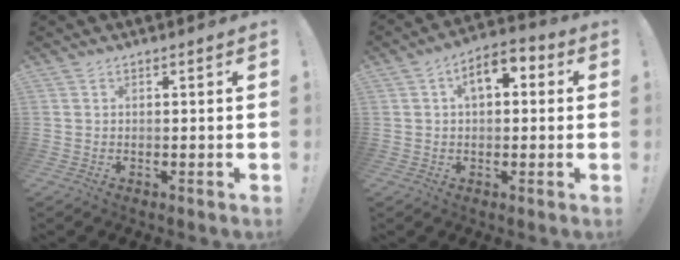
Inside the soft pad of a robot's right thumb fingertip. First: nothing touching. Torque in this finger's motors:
{"motor_torque": [0.81, 2.05, 0.61, -0.28, 0.00]}